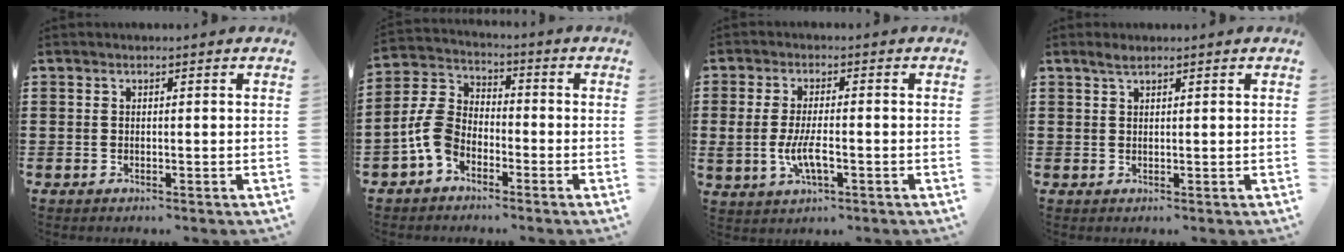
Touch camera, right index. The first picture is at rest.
{"total": 7.5, "force": [-3.2, 5.1, 4.5], "torque": [-0.132, 0.005, -0.070]}
{"total": 5.4, "force": [-1.2, 2.1, 4.8], "torque": [-0.105, -0.003, -0.027]}
{"total": 1.4, "force": [1.1, 0.4, 0.8], "torque": [-0.018, 0.002, 0.019]}